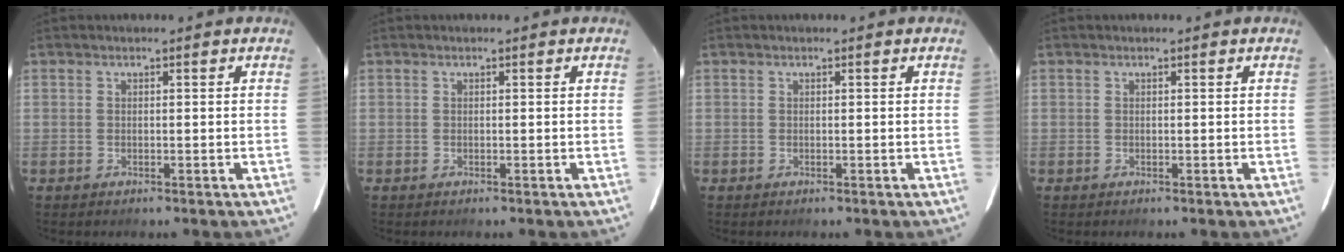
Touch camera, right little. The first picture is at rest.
{"total": 0.0}
{"total": 0.0}
{"total": 0.0}